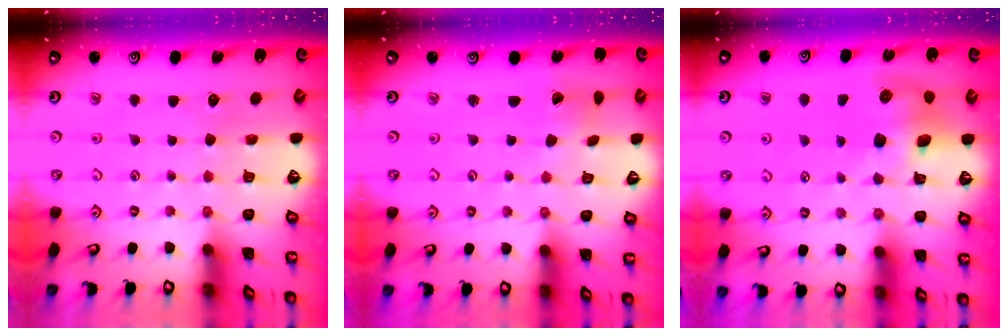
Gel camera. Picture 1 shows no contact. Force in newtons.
{"total": 2.1, "press": 2.1, "slide": 0.3}
{"total": 8.2, "press": 8.1, "slide": 1.1}